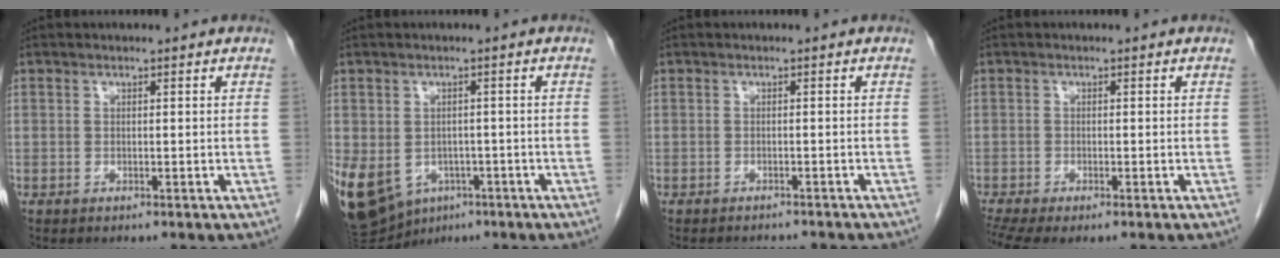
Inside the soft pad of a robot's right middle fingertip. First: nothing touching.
{"total": 18.6, "force": [-8.0, 14.3, 8.8], "torque": [-0.258, -0.015, -0.106]}
{"total": 5.0, "force": [-4.8, 0.8, 1.0], "torque": [-0.006, -0.006, -0.056]}
{"total": 4.9, "force": [-3.6, 1.2, 3.1], "torque": [-0.057, -0.010, -0.065]}